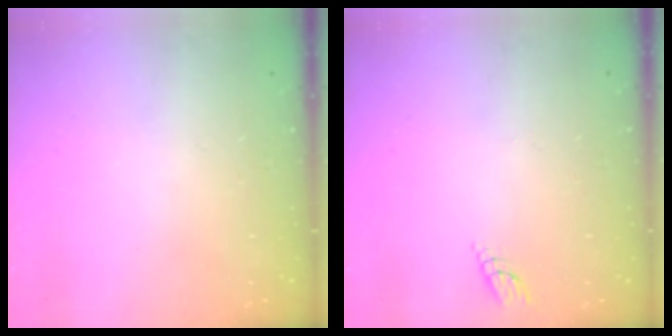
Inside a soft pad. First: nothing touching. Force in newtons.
{"total": 3.1, "press": 3.0, "slide": 0.3}